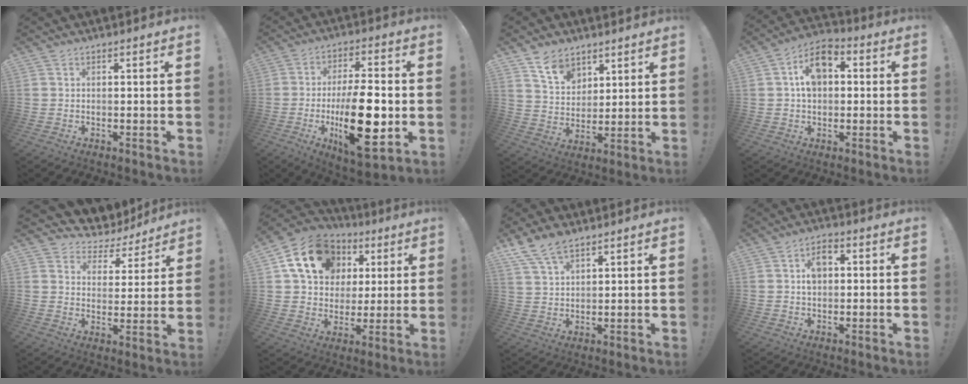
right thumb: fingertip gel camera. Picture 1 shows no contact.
{"total": 20.9, "force": [-4.0, 7.9, 18.9], "torque": [-0.319, -0.001, -0.057]}
{"total": 9.7, "force": [6.7, 6.0, 3.7], "torque": [-0.072, -0.037, 0.130]}
{"total": 10.4, "force": [2.1, 7.2, 7.2], "torque": [-0.109, 0.011, 0.042]}
{"total": 5.4, "force": [4.0, 3.5, 0.9], "torque": [-0.013, -0.046, 0.077]}
{"total": 18.9, "force": [8.0, 14.3, 9.5], "torque": [-0.145, -0.025, 0.163]}
{"total": 8.6, "force": [6.3, 4.1, 4.3], "torque": [-0.084, -0.024, 0.124]}
{"total": 5.9, "force": [1.1, 4.1, 4.1], "torque": [-0.062, 0.008, 0.017]}